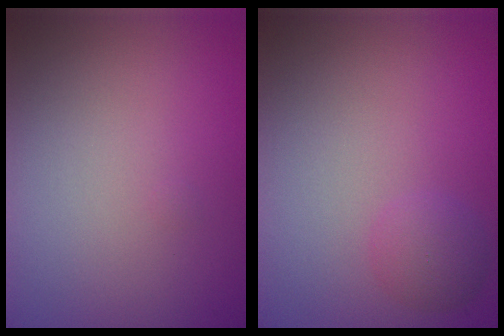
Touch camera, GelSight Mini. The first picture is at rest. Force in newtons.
{"total": 1.8, "press": 1.8, "slide": 0.1}